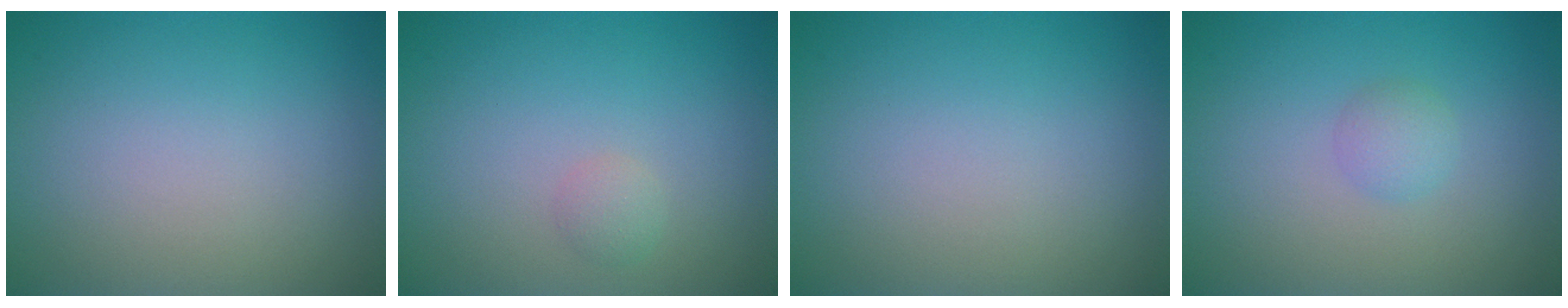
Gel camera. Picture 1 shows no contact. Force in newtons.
{"total": 1.0, "press": 1.0, "slide": 0.1}
{"total": 0.0}
{"total": 1.3, "press": 1.3, "slide": 0.1}